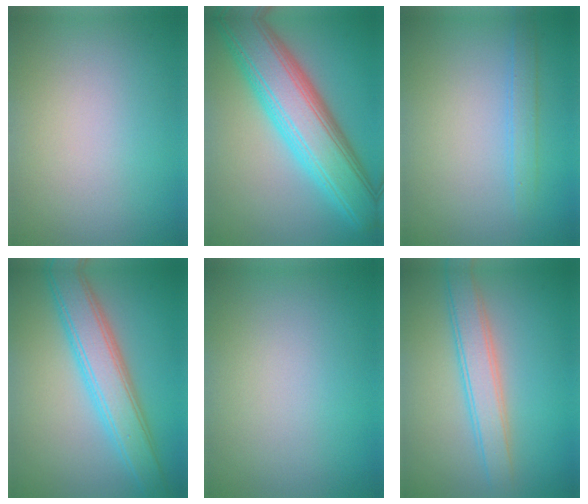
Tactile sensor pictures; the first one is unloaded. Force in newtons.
{"total": 10.2, "press": 10.2, "slide": 0.4}
{"total": 1.6, "press": 1.6, "slide": 0.0}
{"total": 5.8, "press": 5.8, "slide": 0.1}
{"total": 0.0}
{"total": 3.8, "press": 3.8, "slide": 0.2}